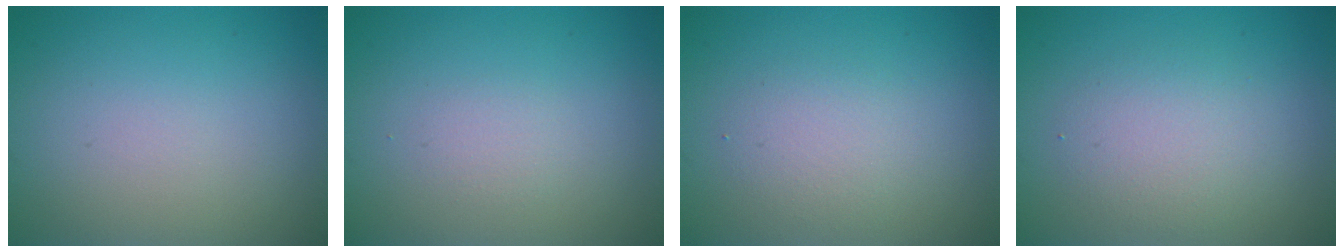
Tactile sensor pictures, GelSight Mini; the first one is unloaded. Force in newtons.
{"total": 0.9, "press": 0.9, "slide": 0.0}
{"total": 2.2, "press": 2.2, "slide": 0.1}
{"total": 2.9, "press": 2.9, "slide": 0.2}